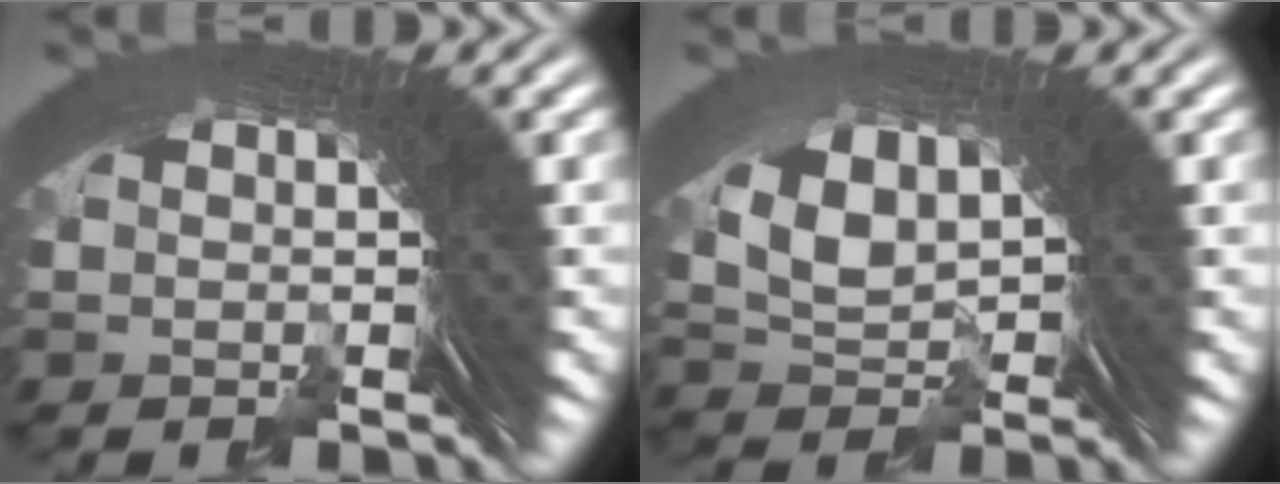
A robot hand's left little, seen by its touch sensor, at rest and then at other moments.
{"total": 4.1, "force": [0.4, 2.6, 3.1], "torque": [-0.072, -0.014, 0.024]}